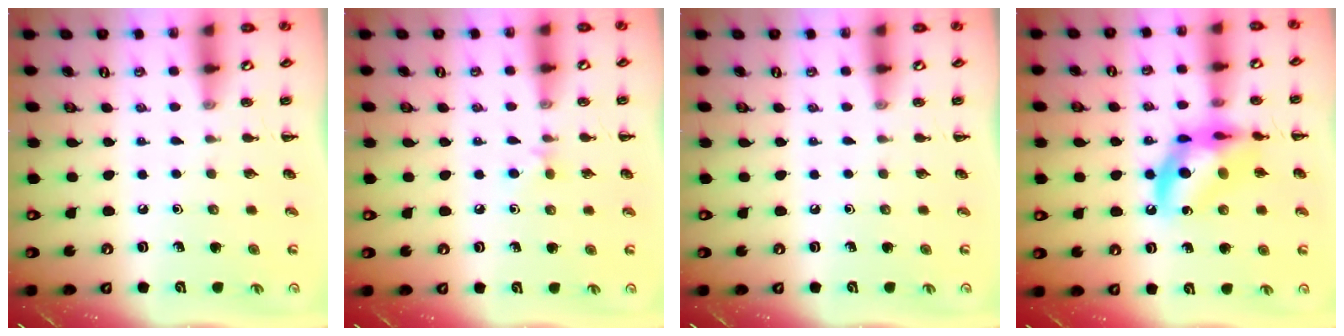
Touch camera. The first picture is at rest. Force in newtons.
{"total": 4.1, "press": 3.8, "slide": 1.5}
{"total": 0.0}
{"total": 15.0, "press": 14.7, "slide": 3.1}